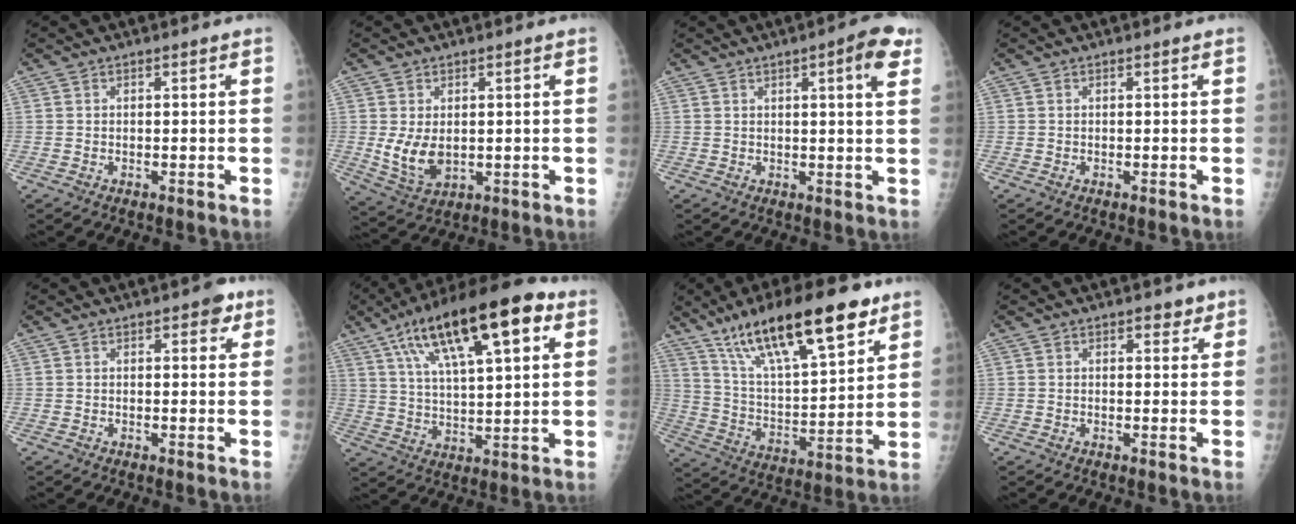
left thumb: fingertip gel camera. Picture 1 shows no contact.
{"total": 6.6, "force": [0.0, 4.3, 5.0], "torque": [-0.084, -0.015, 0.016]}
{"total": 6.5, "force": [3.0, 1.1, 5.7], "torque": [-0.069, -0.008, 0.034]}
{"total": 0.0}
{"total": 3.2, "force": [1.7, 1.5, 2.2], "torque": [-0.011, -0.002, 0.014]}
{"total": 22.1, "force": [10.1, 7.4, 18.1], "torque": [-0.288, -0.001, 0.165]}
{"total": 23.3, "force": [14.7, 7.0, 16.6], "torque": [-0.255, -0.044, 0.256]}
{"total": 2.3, "force": [1.5, 1.3, 1.2], "torque": [0.002, -0.006, 0.017]}